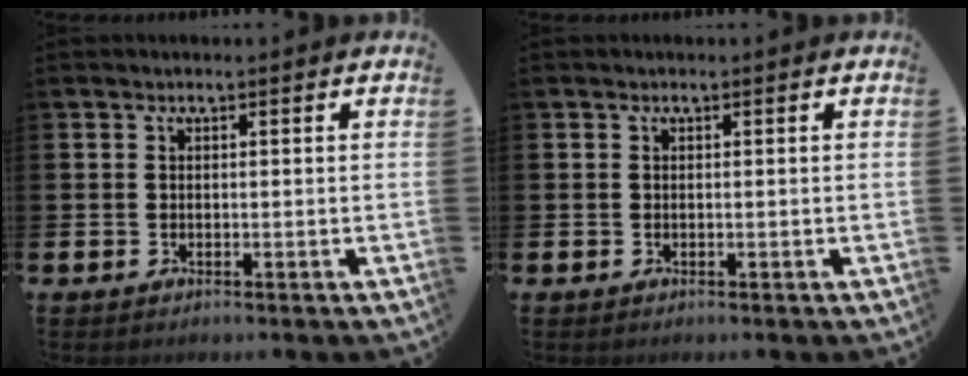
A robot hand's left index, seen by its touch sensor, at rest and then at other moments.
{"total": 0.0}